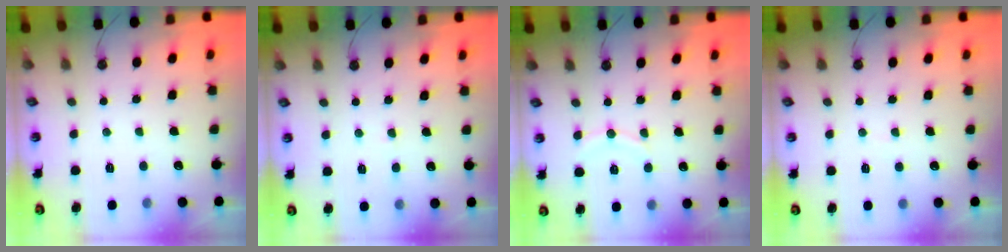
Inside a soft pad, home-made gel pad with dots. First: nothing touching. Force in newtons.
{"total": 4.2, "press": 4.1, "slide": 0.4}
{"total": 7.4, "press": 7.4, "slide": 0.7}
{"total": 2.5, "press": 2.5, "slide": 0.2}